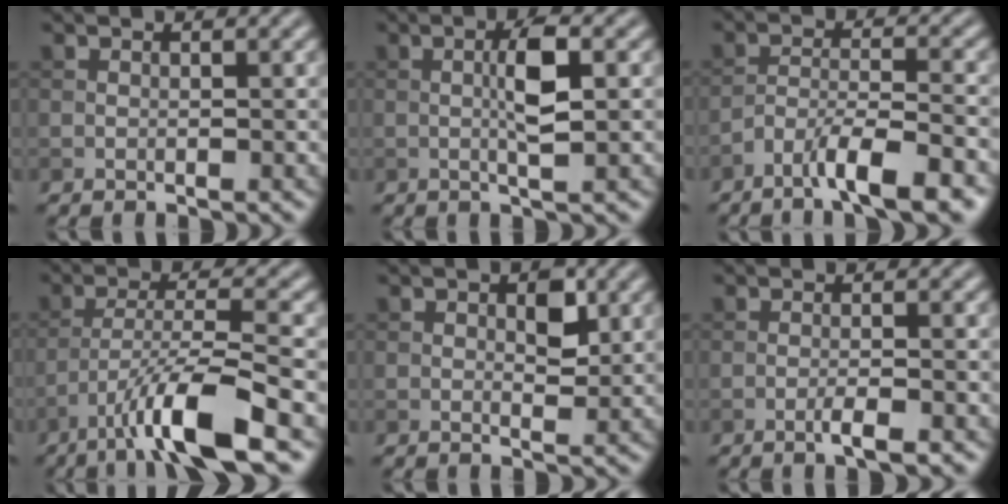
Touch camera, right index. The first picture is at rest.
{"total": 3.6, "force": [0.3, 0.6, 3.5], "torque": [-0.068, 0.004, 0.004]}
{"total": 6.5, "force": [-4.5, 1.3, 4.5], "torque": [-0.073, 0.002, -0.075]}
{"total": 8.1, "force": [-5.0, 1.2, 6.3], "torque": [-0.112, 0.003, -0.092]}
{"total": 2.2, "force": [0.6, 1.1, 1.8], "torque": [-0.024, -0.004, 0.009]}
{"total": 2.2, "force": [-1.1, 0.3, 1.9], "torque": [-0.029, 0.004, -0.024]}